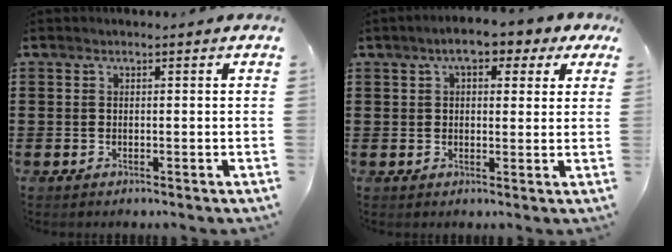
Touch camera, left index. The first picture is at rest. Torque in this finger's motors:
{"motor_torque": [2.13, 0.00, 0.82, 0.16]}